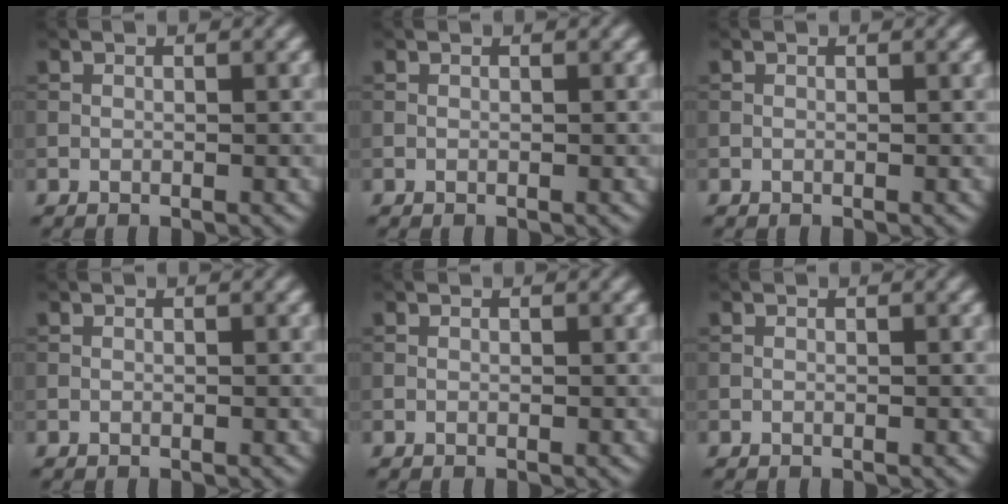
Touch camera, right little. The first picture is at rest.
{"total": 0.0}
{"total": 0.0}
{"total": 0.0}
{"total": 0.0}
{"total": 0.0}